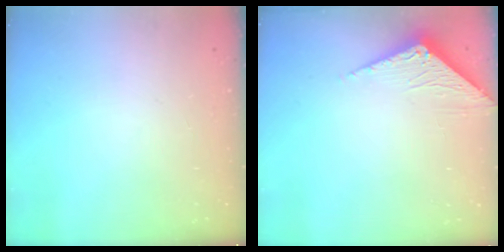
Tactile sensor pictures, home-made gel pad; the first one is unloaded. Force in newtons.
{"total": 3.4, "press": 3.4, "slide": 0.2}